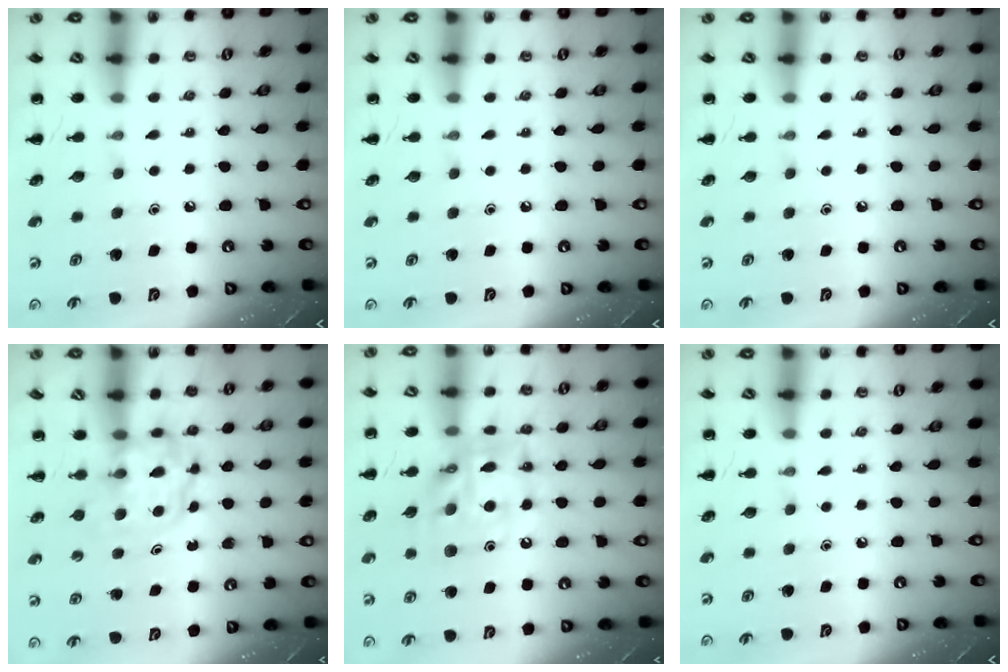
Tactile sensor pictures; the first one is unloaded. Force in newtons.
{"total": 0.0}
{"total": 0.0}
{"total": 3.9, "press": 3.9, "slide": 0.4}
{"total": 15.5, "press": 15.0, "slide": 4.0}
{"total": 0.0}